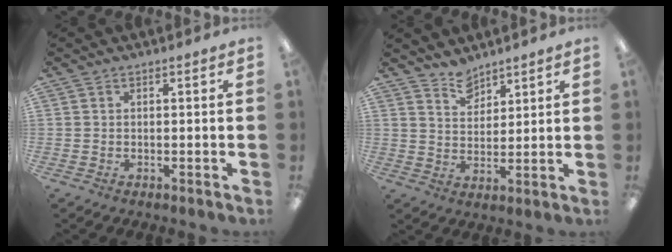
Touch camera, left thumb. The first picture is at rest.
{"total": 6.4, "force": [5.4, 3.2, 1.3], "torque": [-0.019, -0.031, 0.101]}